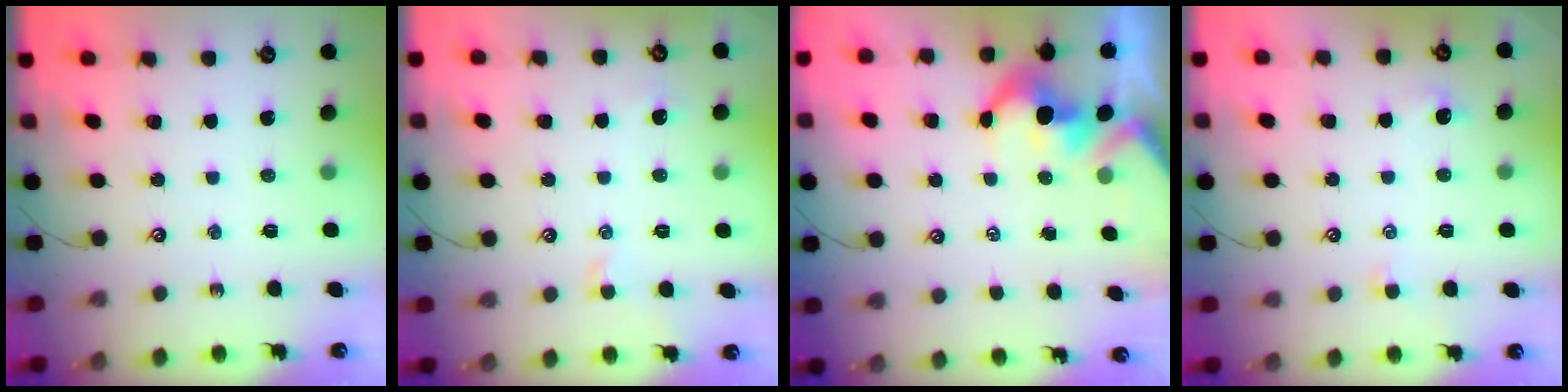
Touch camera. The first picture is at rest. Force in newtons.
{"total": 0.6, "press": 0.4, "slide": 0.5}
{"total": 3.5, "press": 3.5, "slide": 0.6}
{"total": 0.5, "press": 0.1, "slide": 0.5}